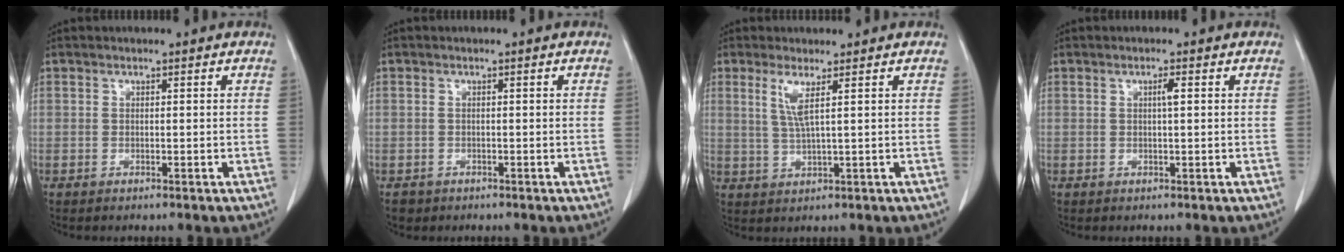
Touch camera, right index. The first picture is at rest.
{"total": 1.7, "force": [-0.9, 1.5, 0.1], "torque": [-0.008, 0.003, -0.013]}
{"total": 3.6, "force": [1.4, -0.3, 3.3], "torque": [-0.074, -0.003, 0.033]}
{"total": 1.3, "force": [0.3, 0.0, 1.3], "torque": [-0.024, 0.002, 0.004]}